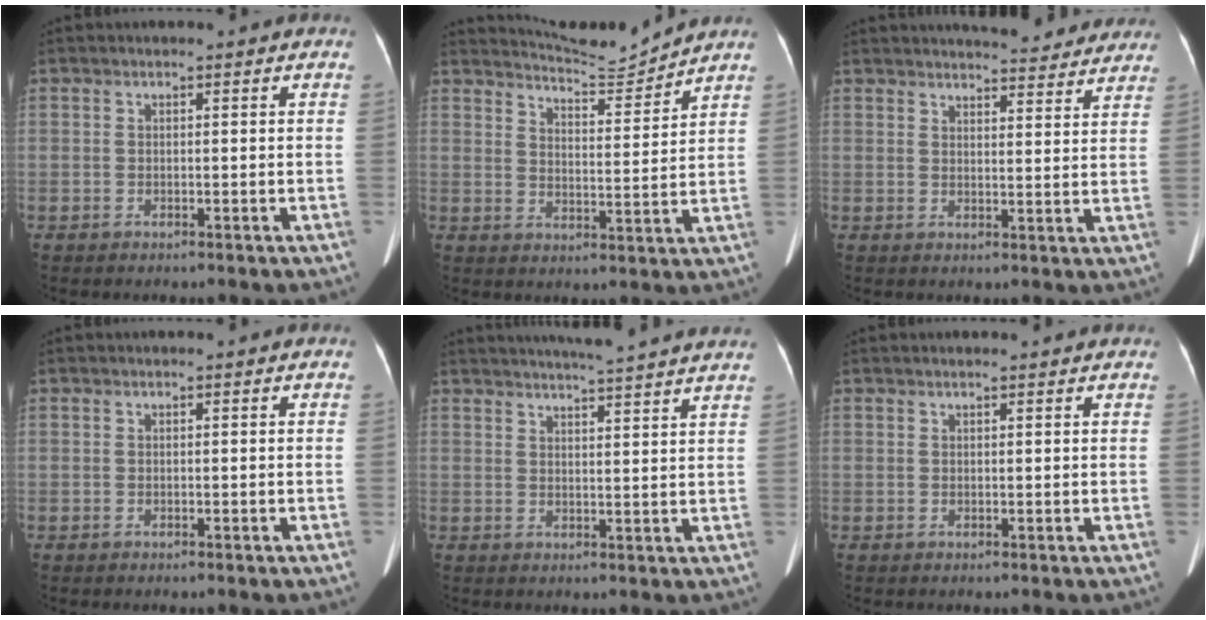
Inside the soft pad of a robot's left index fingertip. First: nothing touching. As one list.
[{"total": 7.8, "force": [7.7, -1.1, 0.0], "torque": [-0.017, -0.013, 0.126]}, {"total": 14.7, "force": [13.8, 2.8, 4.2], "torque": [-0.036, 0.000, 0.156]}, {"total": 0.0}, {"total": 13.2, "force": [12.0, -0.8, 5.4], "torque": [-0.088, -0.005, 0.145]}, {"total": 2.4, "force": [2.2, 0.3, 0.9], "torque": [-0.014, 0.018, 0.029]}]